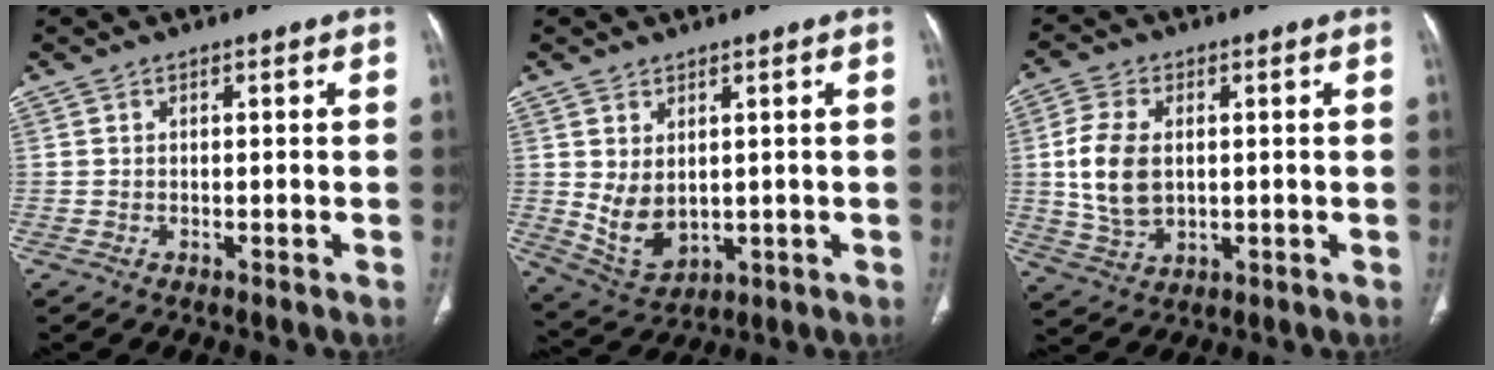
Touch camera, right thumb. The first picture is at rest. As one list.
[{"total": 7.1, "force": [0.8, 4.8, 5.2], "torque": [-0.084, -0.011, 0.041]}, {"total": 10.0, "force": [0.8, 6.4, 7.6], "torque": [-0.155, -0.002, 0.023]}]